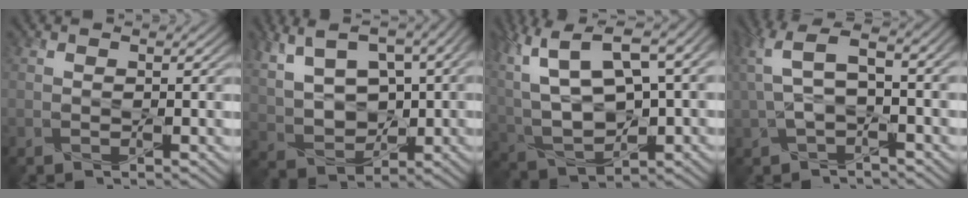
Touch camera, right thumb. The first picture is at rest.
{"total": 13.0, "force": [3.7, 7.5, 10.0], "torque": [-0.233, 0.011, 0.090]}
{"total": 16.4, "force": [5.7, 8.2, 13.0], "torque": [-0.298, 0.013, 0.127]}
{"total": 8.5, "force": [1.4, 3.8, 7.5], "torque": [-0.178, 0.014, 0.024]}